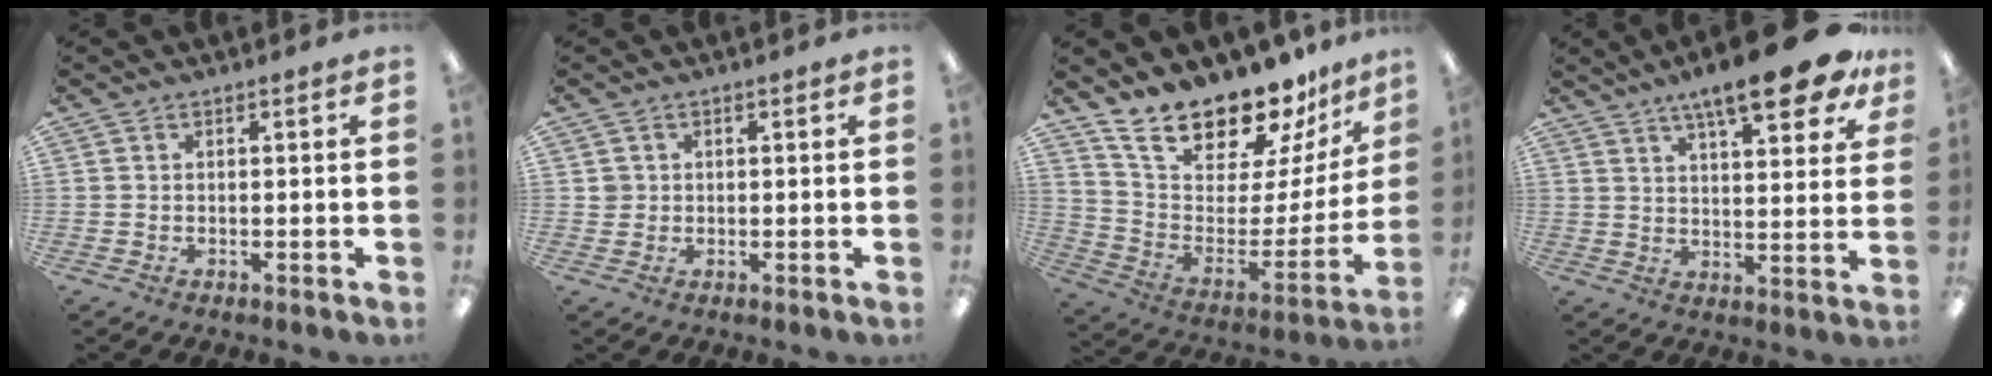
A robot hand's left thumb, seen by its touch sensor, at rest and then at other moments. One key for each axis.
{"total": 1.9, "fx": 0.3, "fy": 1.9, "fz": 0.1, "tx": 0.002, "ty": 0.002, "tz": 0.002}
{"total": 19.3, "fx": 17.5, "fy": 5.9, "fz": 5.7, "tx": -0.115, "ty": -0.143, "tz": 0.312}
{"total": 15.1, "fx": 10.4, "fy": 3.9, "fz": 10.2, "tx": -0.149, "ty": -0.056, "tz": 0.165}